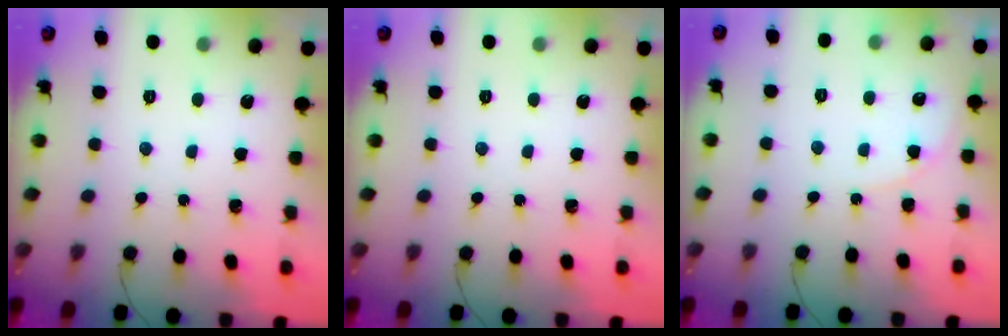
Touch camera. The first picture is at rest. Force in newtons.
{"total": 0.0}
{"total": 4.2, "press": 4.2, "slide": 0.4}